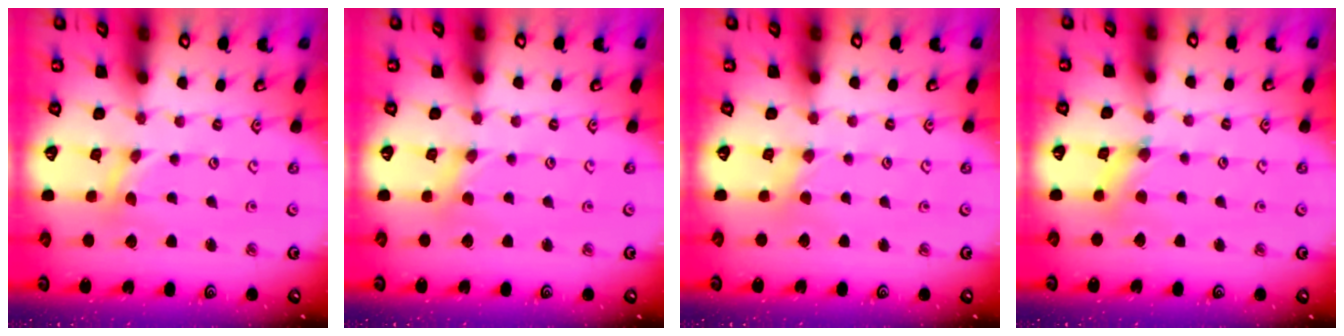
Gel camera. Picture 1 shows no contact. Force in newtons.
{"total": 0.0}
{"total": 1.8, "press": 1.8, "slide": 0.4}
{"total": 3.3, "press": 3.3, "slide": 0.3}